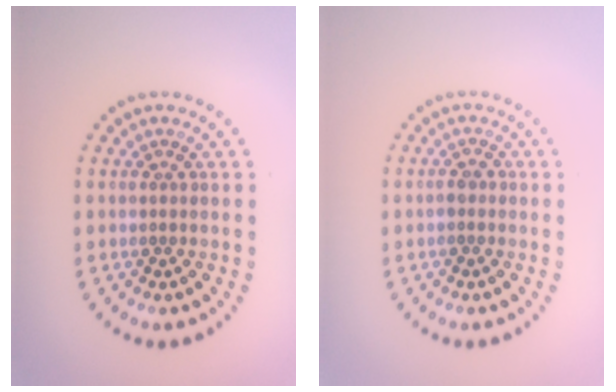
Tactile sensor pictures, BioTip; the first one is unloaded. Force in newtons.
{"total": 1.0, "press": 0.9, "slide": 0.4}